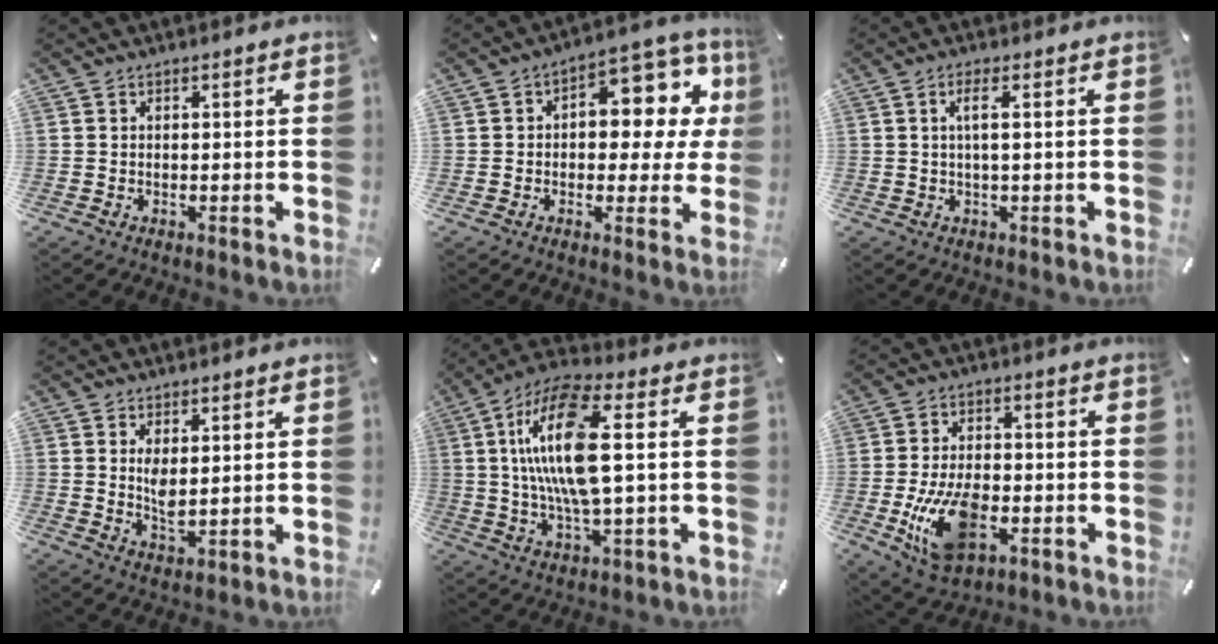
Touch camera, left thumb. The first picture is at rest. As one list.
[{"total": 12.2, "force": [3.4, 7.6, 8.9], "torque": [-0.103, -0.031, 0.056]}, {"total": 3.6, "force": [0.7, 0.3, 3.5], "torque": [-0.069, 0.000, 0.009]}, {"total": 6.0, "force": [1.2, 2.6, 5.3], "torque": [-0.098, -0.012, 0.014]}, {"total": 17.8, "force": [2.6, 6.0, 16.6], "torque": [-0.346, -0.008, 0.036]}, {"total": 13.5, "force": [-3.7, 8.1, 10.1], "torque": [-0.197, -0.002, -0.064]}]